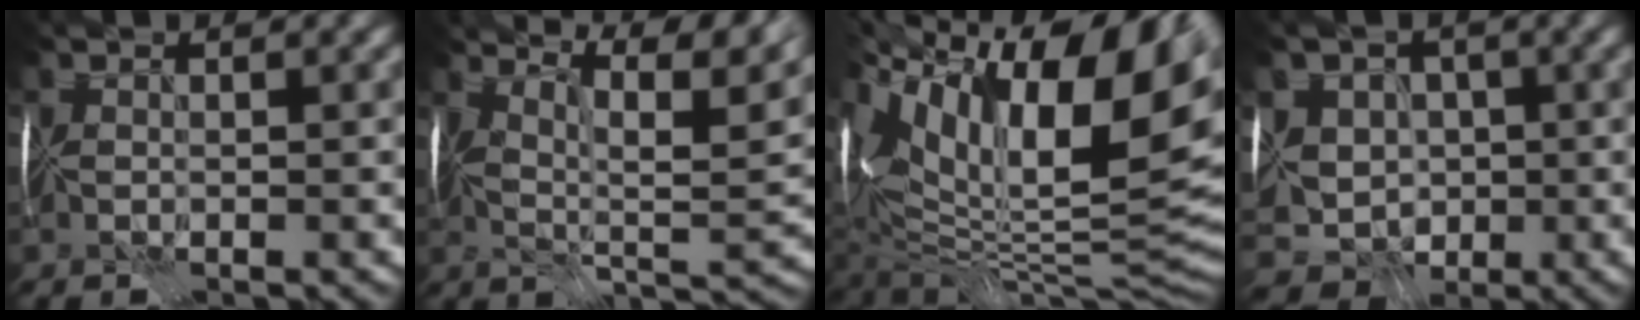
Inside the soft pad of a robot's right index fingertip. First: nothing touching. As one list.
[{"total": 9.8, "force": [6.6, 1.5, 7.1], "torque": [-0.127, 0.003, 0.096]}, {"total": 16.5, "force": [4.4, 6.9, 14.4], "torque": [-0.210, 0.009, 0.079]}, {"total": 6.5, "force": [-0.7, 5.5, 3.5], "torque": [-0.042, 0.004, -0.028]}]